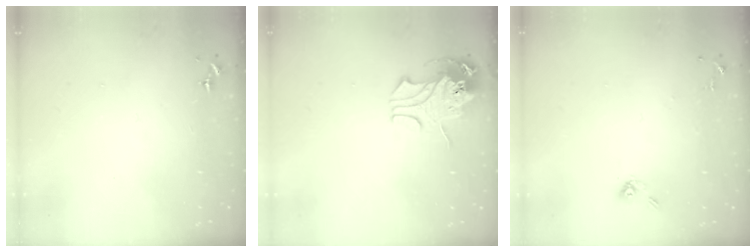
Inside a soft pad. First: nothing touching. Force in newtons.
{"total": 11.0, "press": 10.9, "slide": 1.5}
{"total": 6.5, "press": 6.4, "slide": 1.5}